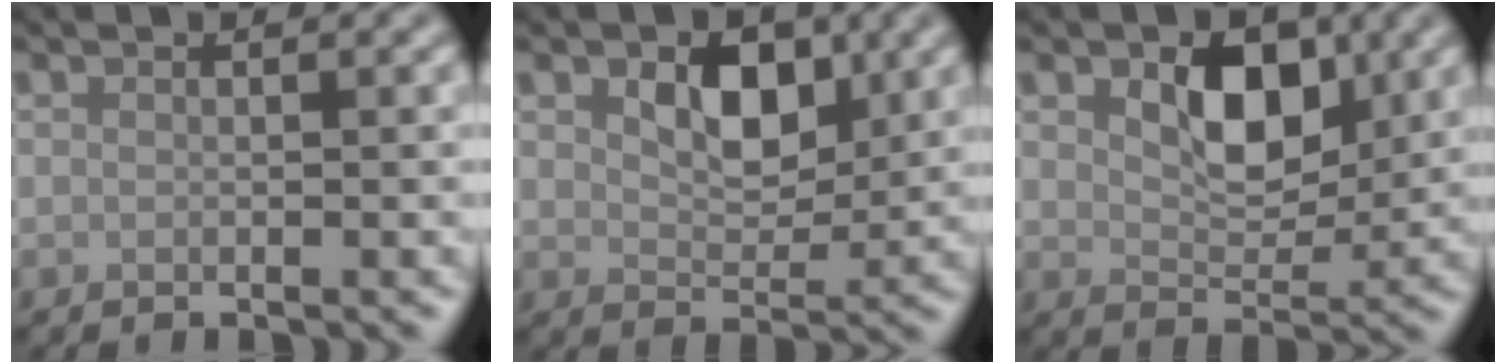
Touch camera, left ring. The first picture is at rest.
{"total": 4.3, "force": [1.5, 2.7, 3.0], "torque": [-0.054, -0.003, 0.020]}
{"total": 5.0, "force": [1.7, 3.1, 3.5], "torque": [-0.062, -0.005, 0.023]}